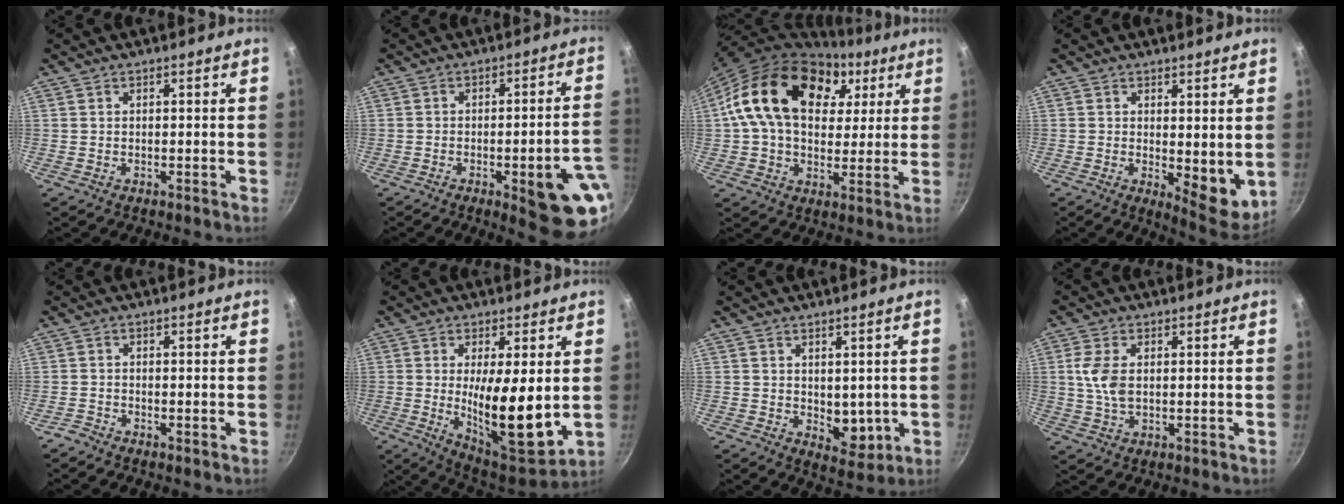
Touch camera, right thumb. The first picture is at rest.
{"total": 15.5, "force": [-5.4, 4.2, 13.9], "torque": [-0.128, 0.030, -0.063]}
{"total": 23.4, "force": [7.8, 15.6, 15.6], "torque": [-0.252, 0.007, 0.122]}
{"total": 8.1, "force": [0.7, 3.5, 7.2], "torque": [-0.084, -0.028, 0.016]}
{"total": 1.2, "force": [-1.0, 0.4, 0.4], "torque": [-0.015, 0.003, -0.028]}
{"total": 15.0, "force": [0.1, 4.7, 14.2], "torque": [-0.216, -0.031, 0.012]}
{"total": 5.7, "force": [0.2, 4.0, 4.0], "torque": [-0.036, -0.018, 0.014]}
{"total": 6.2, "force": [0.9, 3.6, 4.9], "torque": [-0.107, 0.002, 0.019]}